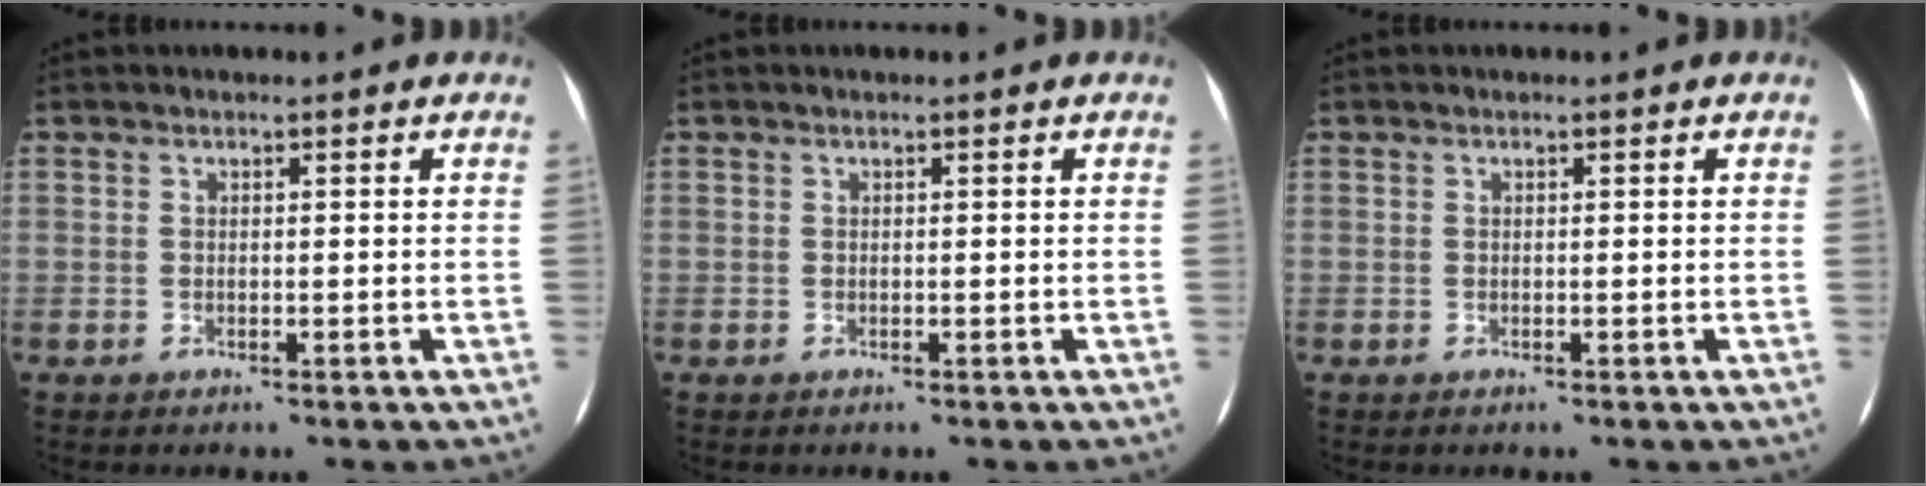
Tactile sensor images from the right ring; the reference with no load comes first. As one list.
[{"total": 0.0}, {"total": 0.0}]